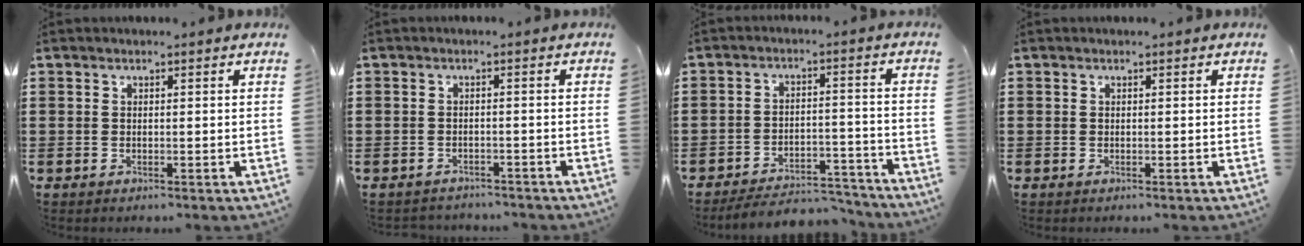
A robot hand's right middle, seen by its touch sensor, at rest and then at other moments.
{"total": 1.7, "force": [-1.7, 0.3, -0.3], "torque": [-0.002, -0.002, -0.038]}
{"total": 5.3, "force": [-5.2, 0.7, 1.0], "torque": [-0.022, 0.007, -0.104]}
{"total": 0.0}